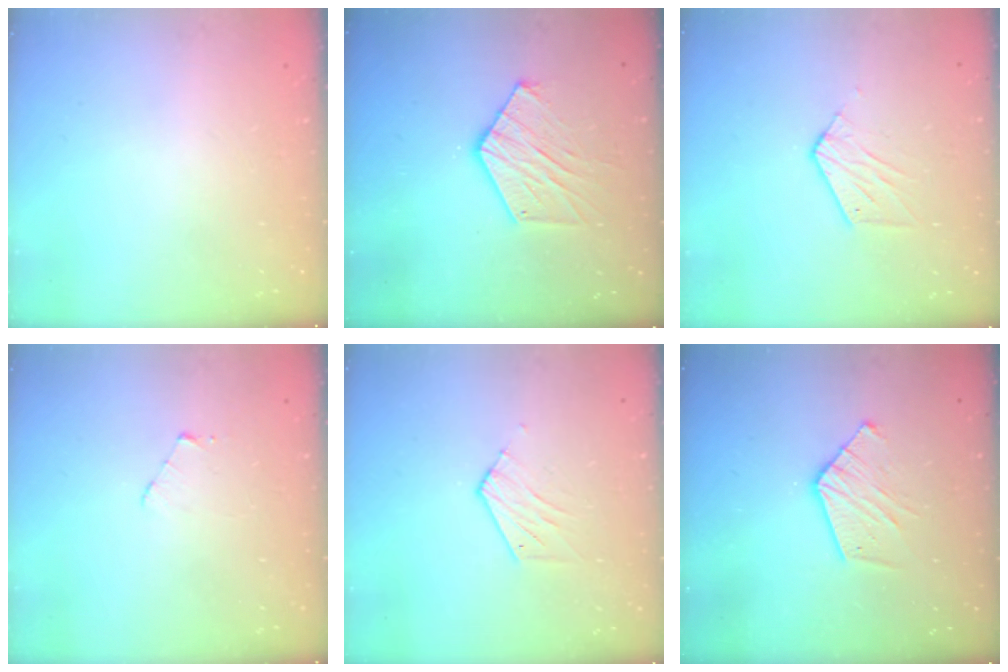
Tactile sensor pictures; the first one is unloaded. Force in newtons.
{"total": 10.5, "press": 10.5, "slide": 0.4}
{"total": 6.4, "press": 6.3, "slide": 0.7}
{"total": 3.7, "press": 3.7, "slide": 0.4}
{"total": 4.5, "press": 4.5, "slide": 0.4}
{"total": 9.8, "press": 9.7, "slide": 0.8}